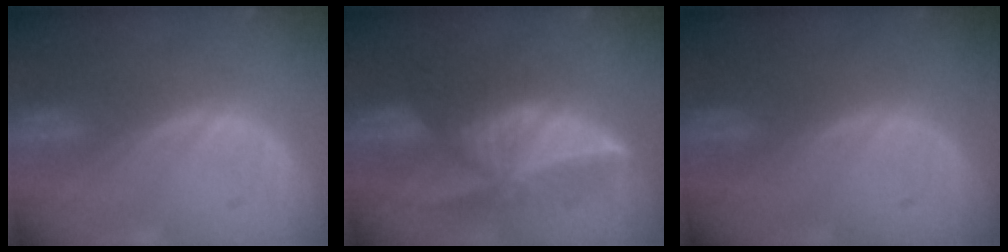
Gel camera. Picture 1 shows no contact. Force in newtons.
{"total": 7.0, "press": 7.0, "slide": 0.7}
{"total": 0.0}